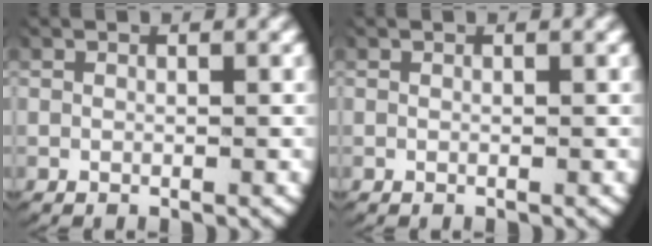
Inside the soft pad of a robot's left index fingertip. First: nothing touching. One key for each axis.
{"total": 0.0}